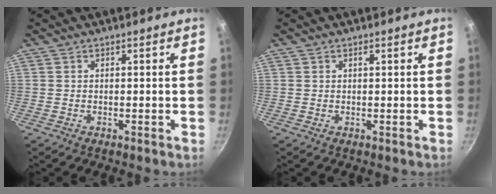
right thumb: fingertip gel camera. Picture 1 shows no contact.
{"total": 0.5, "force": [0.3, 0.2, 0.4], "torque": [-0.005, 0.001, 0.006]}